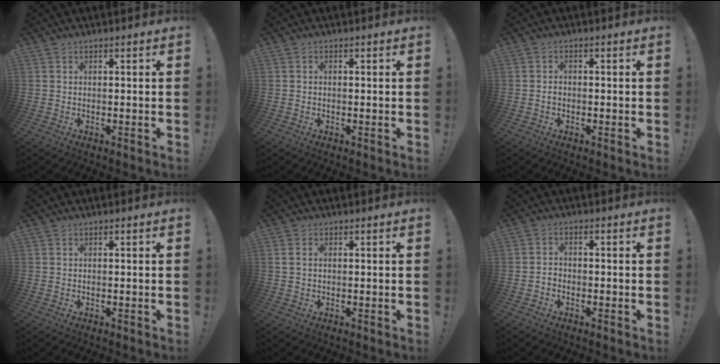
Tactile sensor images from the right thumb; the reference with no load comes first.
{"total": 0.7, "force": [-0.3, 0.5, 0.2], "torque": [-0.011, 0.006, -0.005]}
{"total": 1.4, "force": [-0.8, 0.9, 0.6], "torque": [-0.018, 0.007, -0.013]}
{"total": 0.0}
{"total": 1.7, "force": [0.3, 1.2, 1.2], "torque": [-0.023, 0.006, 0.006]}
{"total": 2.1, "force": [-1.5, 1.2, 0.9], "torque": [-0.020, 0.013, -0.026]}